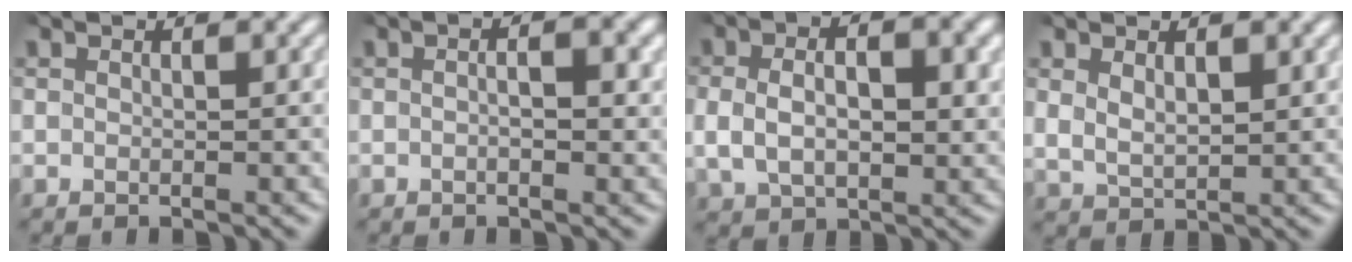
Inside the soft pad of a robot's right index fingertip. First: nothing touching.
{"total": 2.2, "force": [0.0, 0.7, 2.0], "torque": [-0.023, 0.009, -0.007]}
{"total": 5.2, "force": [0.2, 3.3, 3.9], "torque": [-0.075, -0.005, 0.012]}
{"total": 2.8, "force": [0.9, 2.1, 1.6], "torque": [-0.047, -0.015, 0.028]}